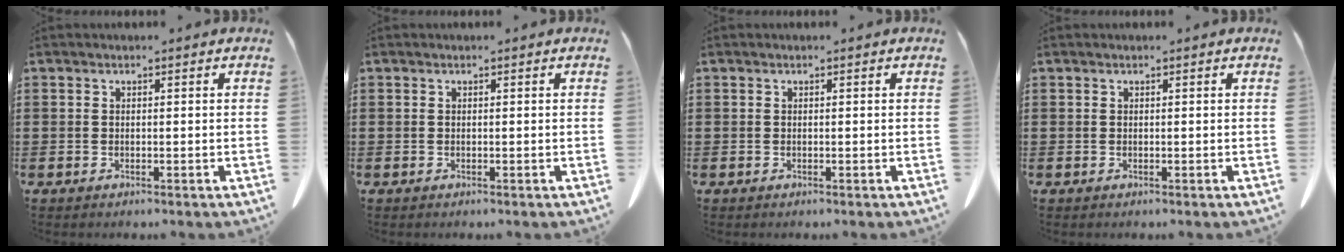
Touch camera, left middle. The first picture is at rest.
{"total": 0.0}
{"total": 0.0}
{"total": 0.0}